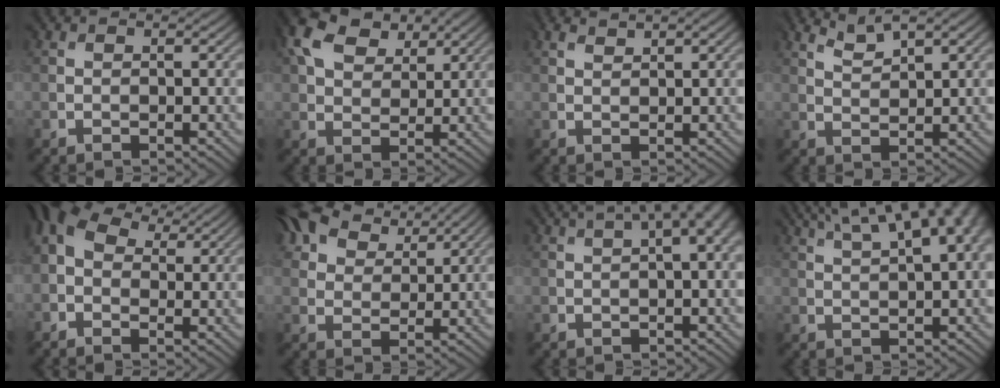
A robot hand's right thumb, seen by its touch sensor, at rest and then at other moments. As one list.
[{"total": 8.6, "force": [4.9, 5.0, 5.0], "torque": [-0.128, 0.018, 0.095]}, {"total": 1.9, "force": [1.7, 0.3, 0.7], "torque": [-0.019, 0.002, 0.038]}, {"total": 3.4, "force": [2.9, 0.5, 1.7], "torque": [-0.041, 0.001, 0.065]}, {"total": 7.5, "force": [2.1, 5.2, 5.0], "torque": [-0.127, 0.008, 0.035]}, {"total": 8.4, "force": [6.1, 4.5, 3.6], "torque": [-0.088, 0.020, 0.112]}, {"total": 6.2, "force": [1.5, 1.9, 5.7], "torque": [-0.062, 0.019, 0.023]}, {"total": 12.8, "force": [6.4, 4.5, 10.1], "torque": [-0.150, 0.046, 0.080]}]